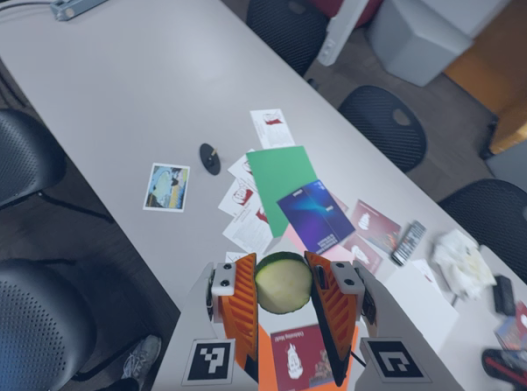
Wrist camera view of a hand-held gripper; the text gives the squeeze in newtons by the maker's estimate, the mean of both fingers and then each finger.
{"total": 13.9, "left": 14.2, "right": 13.6}